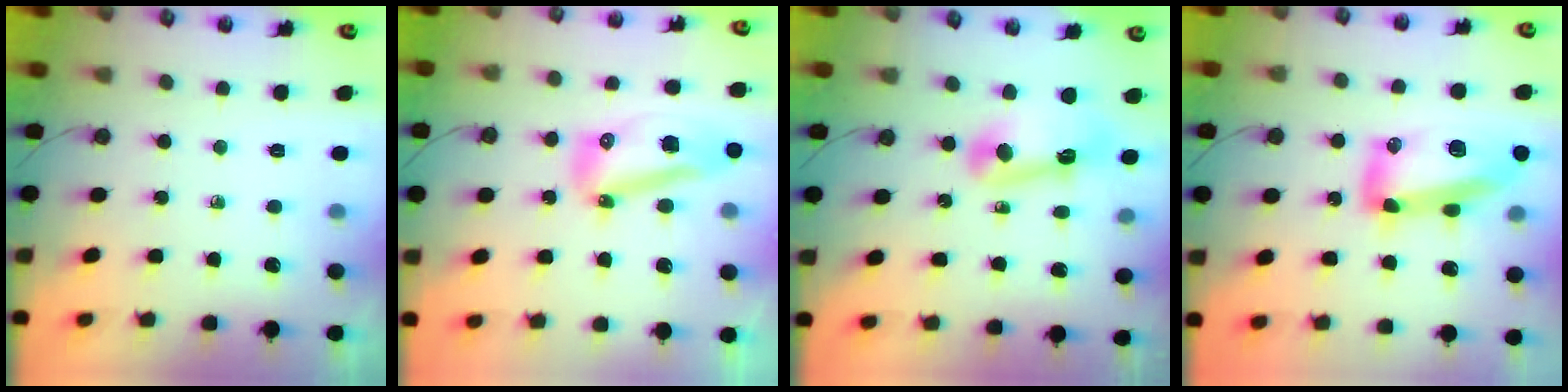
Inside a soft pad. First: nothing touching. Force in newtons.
{"total": 15.3, "press": 13.8, "slide": 6.6}
{"total": 11.7, "press": 11.7, "slide": 1.1}
{"total": 17.0, "press": 16.7, "slide": 2.9}